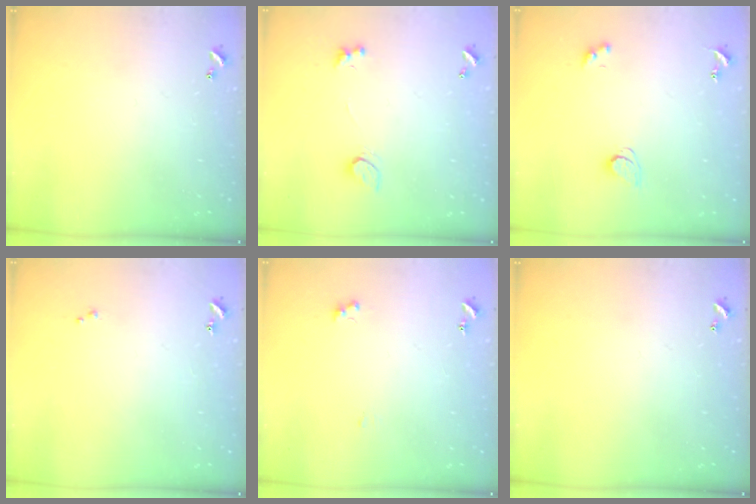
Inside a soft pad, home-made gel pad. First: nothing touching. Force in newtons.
{"total": 2.6, "press": 2.4, "slide": 1.2}
{"total": 2.8, "press": 2.8, "slide": 0.6}
{"total": 0.0}
{"total": 3.5, "press": 3.4, "slide": 0.7}
{"total": 0.0}